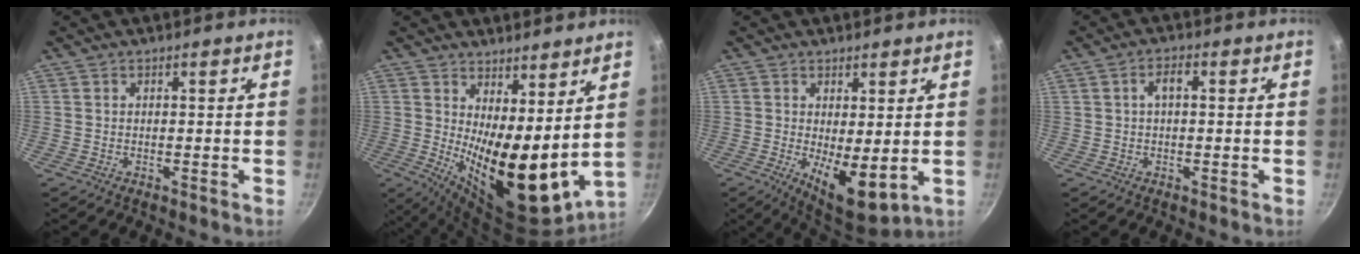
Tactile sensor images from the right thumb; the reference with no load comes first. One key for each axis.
{"total": 16.6, "fx": 3.4, "fy": 6.9, "fz": 14.7, "tx": -0.189, "ty": -0.045, "tz": 0.062}
{"total": 9.1, "fx": -0.2, "fy": 3.7, "fz": 8.3, "tx": -0.110, "ty": -0.023, "tz": 0.007}
{"total": 2.7, "fx": 0.3, "fy": 1.4, "fz": 2.3, "tx": -0.043, "ty": 0.015, "tz": 0.004}